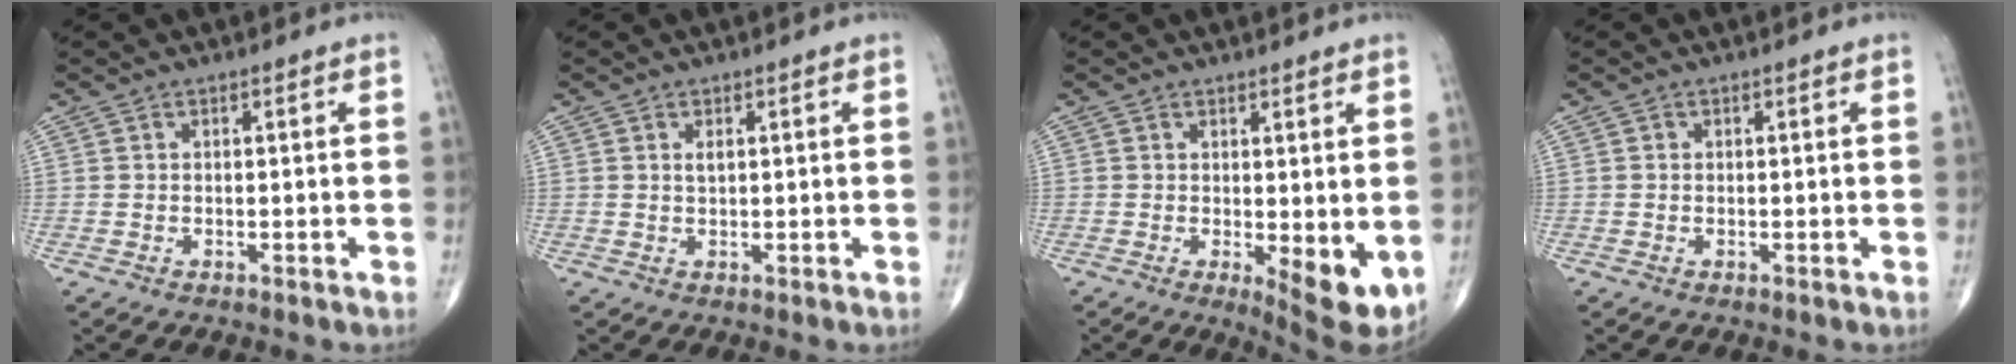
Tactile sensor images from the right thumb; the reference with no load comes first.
{"total": 1.1, "force": [0.4, 0.5, 0.9], "torque": [-0.016, 0.001, 0.008]}
{"total": 7.6, "force": [-0.9, 2.7, 7.1], "torque": [-0.089, -0.020, -0.004]}
{"total": 0.0}